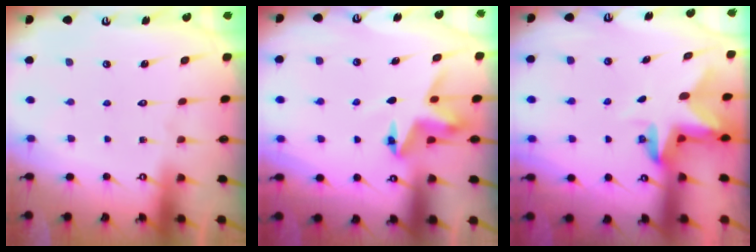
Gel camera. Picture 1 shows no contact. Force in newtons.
{"total": 5.4, "press": 5.4, "slide": 0.2}
{"total": 3.0, "press": 3.0, "slide": 0.4}